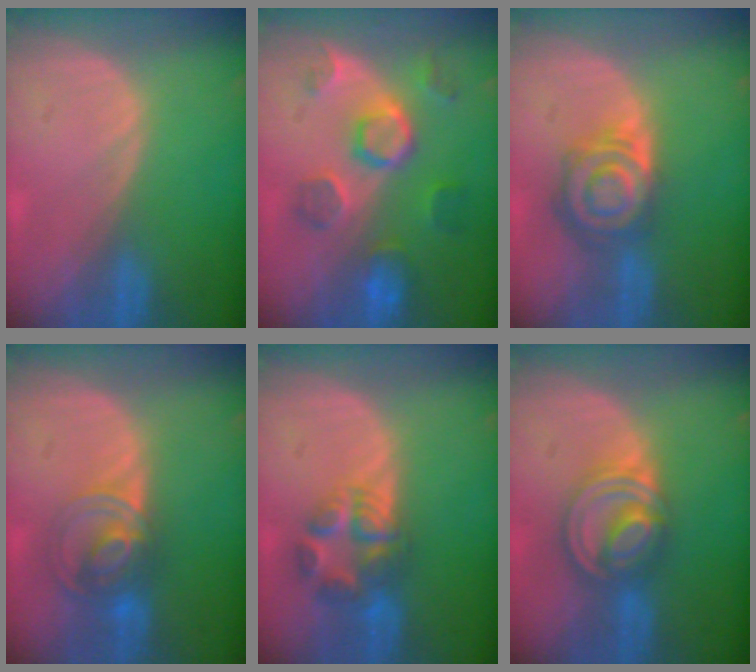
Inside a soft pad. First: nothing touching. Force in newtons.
{"total": 8.4, "press": 8.1, "slide": 2.4}
{"total": 8.1, "press": 7.1, "slide": 3.8}
{"total": 7.4, "press": 6.2, "slide": 4.2}
{"total": 6.7, "press": 6.4, "slide": 1.8}
{"total": 8.1, "press": 6.9, "slide": 4.2}